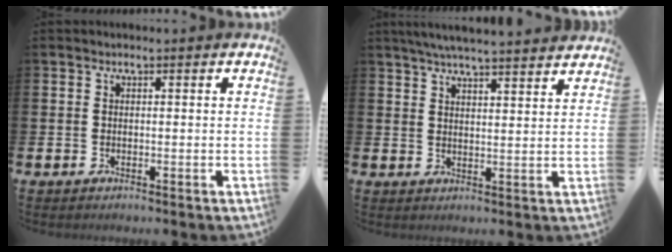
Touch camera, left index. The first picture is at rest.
{"total": 5.2, "force": [5.1, -0.2, 1.3], "torque": [-0.044, -0.016, 0.092]}